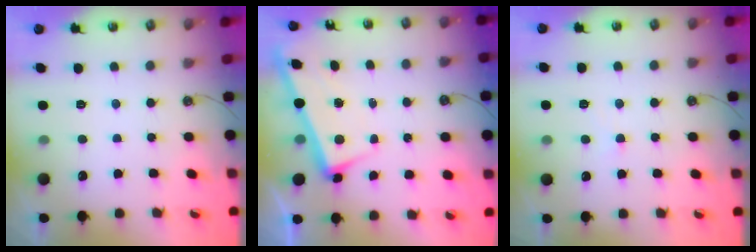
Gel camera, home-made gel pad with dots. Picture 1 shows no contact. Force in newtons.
{"total": 3.0, "press": 2.8, "slide": 1.1}
{"total": 0.9, "press": 0.9, "slide": 0.1}